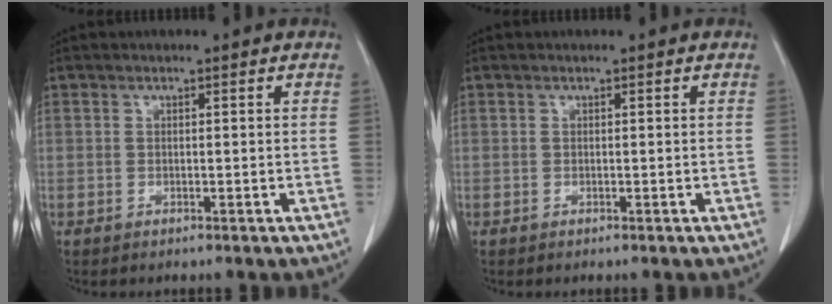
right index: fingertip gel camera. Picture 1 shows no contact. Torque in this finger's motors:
{"motor_torque": [0.00, 0.00, 0.00, 0.00]}